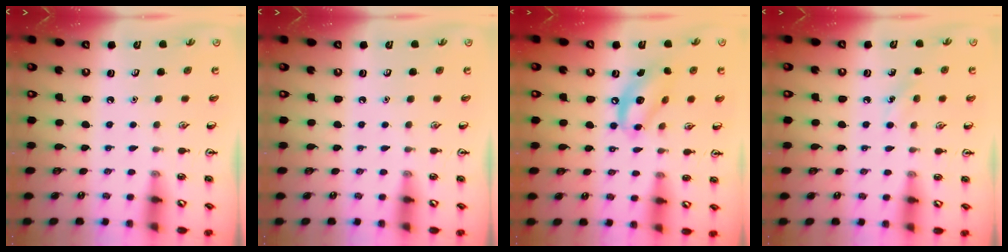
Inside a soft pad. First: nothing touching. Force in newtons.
{"total": 0.0}
{"total": 11.7, "press": 11.4, "slide": 2.6}
{"total": 5.9, "press": 5.7, "slide": 1.6}